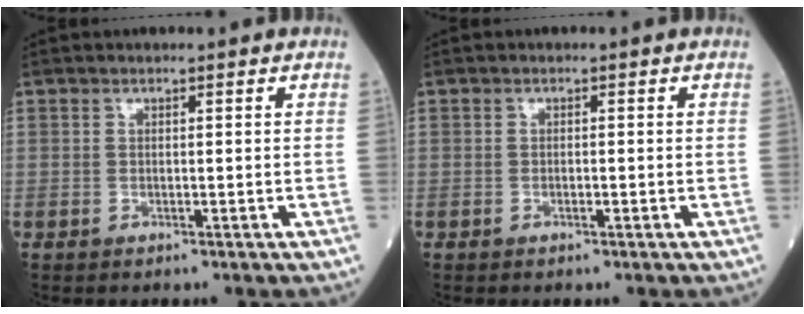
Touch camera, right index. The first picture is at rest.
{"total": 0.8, "force": [-0.3, 0.1, 0.7], "torque": [-0.013, 0.000, -0.004]}